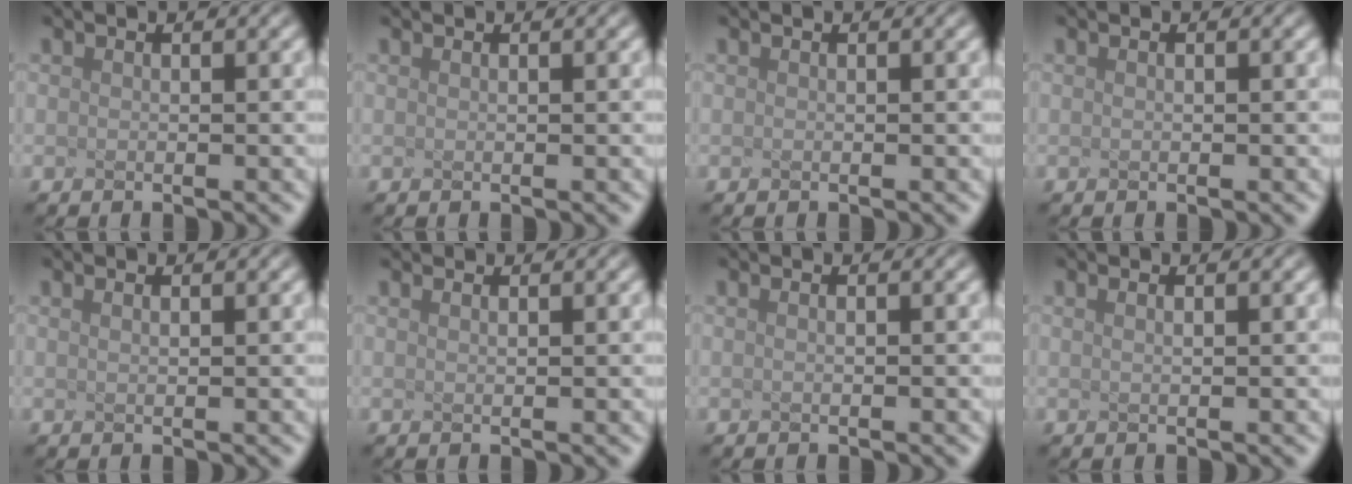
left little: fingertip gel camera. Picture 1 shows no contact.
{"total": 0.5, "force": [0.3, 0.3, 0.4], "torque": [-0.001, 0.008, -0.001]}
{"total": 0.0}
{"total": 0.0}
{"total": 0.6, "force": [0.4, 0.1, 0.5], "torque": [-0.005, 0.004, 0.003]}
{"total": 0.7, "force": [0.6, 0.2, 0.4], "torque": [-0.001, 0.009, 0.005]}
{"total": 0.6, "force": [0.0, 0.3, 0.5], "torque": [-0.005, 0.008, -0.002]}
{"total": 0.7, "force": [0.3, 0.3, 0.6], "torque": [-0.007, 0.008, 0.000]}